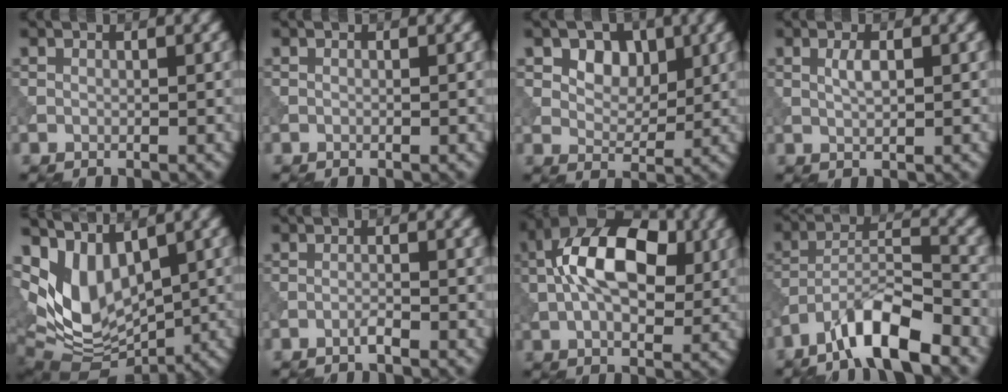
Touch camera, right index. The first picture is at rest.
{"total": 0.0}
{"total": 3.9, "force": [1.5, 2.8, 2.2], "torque": [-0.037, -0.015, 0.025]}
{"total": 1.4, "force": [0.2, 0.5, 1.3], "torque": [-0.032, -0.002, 0.005]}
{"total": 8.3, "force": [1.4, 5.1, 6.4], "torque": [-0.126, -0.023, 0.034]}
{"total": 1.0, "force": [-0.8, 0.0, 0.6], "torque": [-0.014, 0.001, -0.020]}
{"total": 10.8, "force": [1.3, 6.2, 8.7], "torque": [-0.160, 0.012, 0.008]}
{"total": 7.8, "force": [-5.4, 1.9, 5.2], "torque": [-0.090, 0.009, -0.102]}